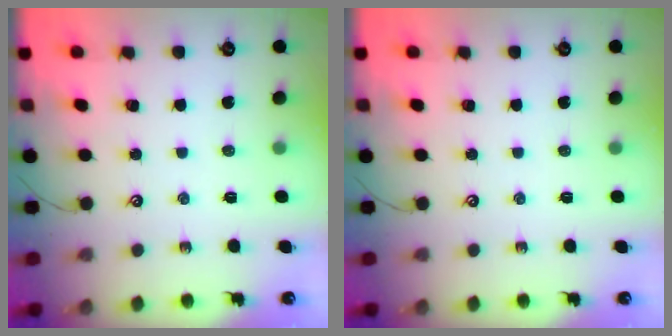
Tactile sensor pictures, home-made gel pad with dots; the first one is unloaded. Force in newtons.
{"total": 0.0}